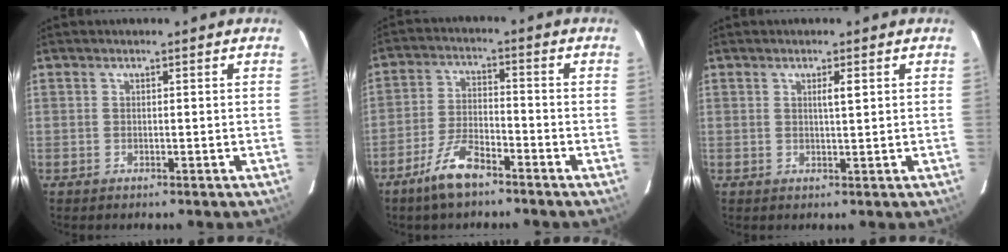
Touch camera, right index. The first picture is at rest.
{"total": 7.2, "force": [-5.2, 1.9, 4.5], "torque": [-0.099, -0.006, -0.102]}
{"total": 1.7, "force": [0.6, 0.0, 1.5], "torque": [-0.028, 0.000, 0.009]}